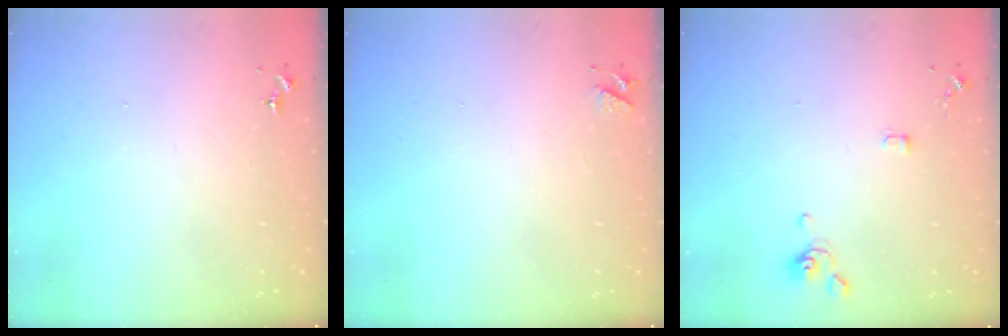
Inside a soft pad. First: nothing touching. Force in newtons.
{"total": 3.6, "press": 3.5, "slide": 0.6}
{"total": 3.6, "press": 3.5, "slide": 0.7}